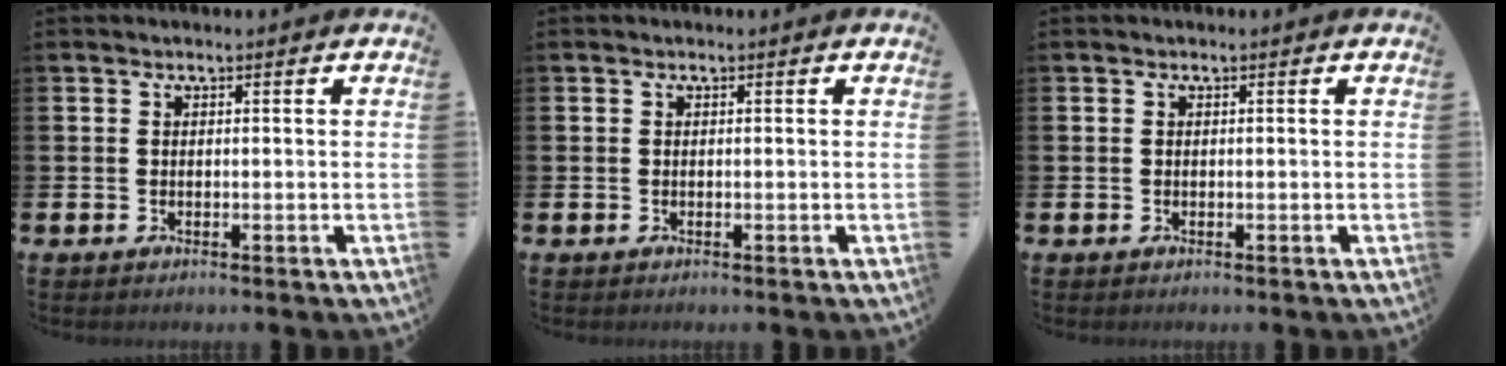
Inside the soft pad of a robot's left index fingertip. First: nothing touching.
{"total": 0.0}
{"total": 0.0}